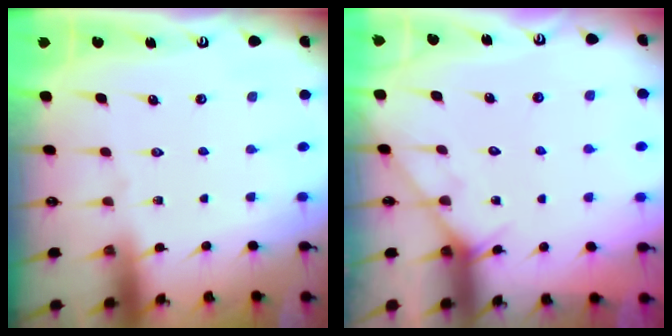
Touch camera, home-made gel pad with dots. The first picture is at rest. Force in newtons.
{"total": 5.6, "press": 5.6, "slide": 0.3}